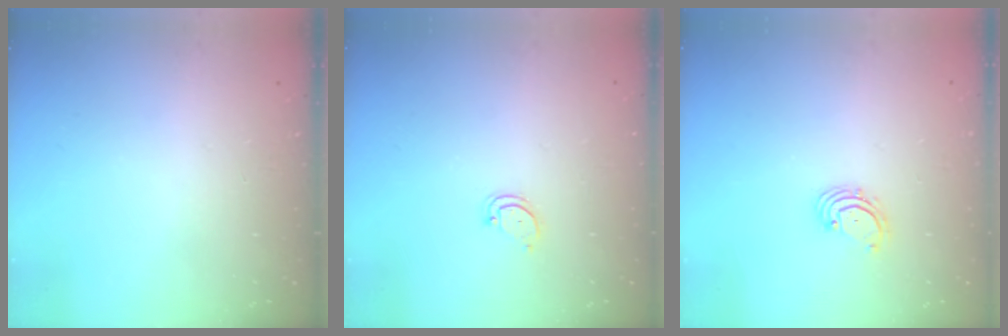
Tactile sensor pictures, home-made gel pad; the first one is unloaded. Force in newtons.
{"total": 2.8, "press": 2.8, "slide": 0.2}
{"total": 2.0, "press": 1.9, "slide": 0.6}